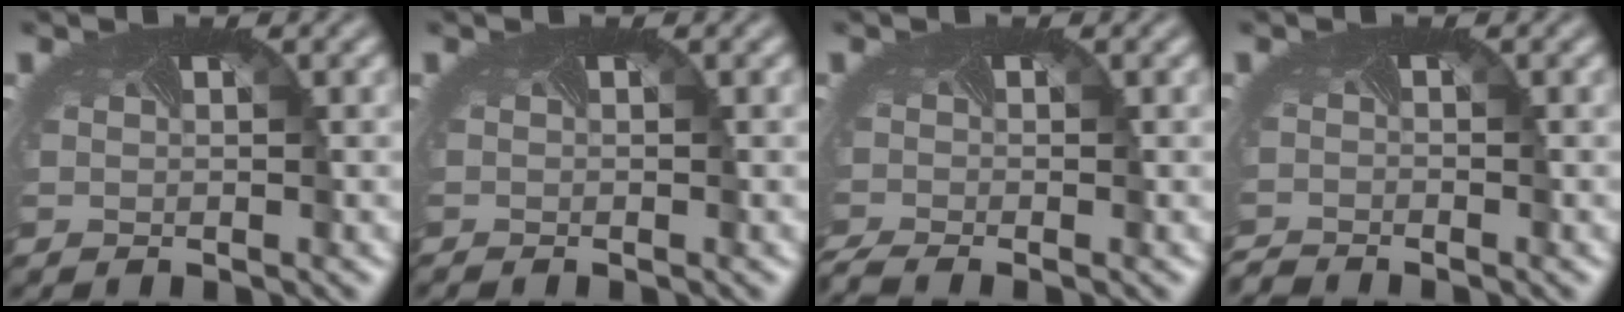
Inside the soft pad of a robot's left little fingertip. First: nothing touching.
{"total": 0.6, "force": [-0.5, -0.3, 0.0], "torque": [-0.002, -0.005, -0.007]}
{"total": 2.9, "force": [-2.4, 0.6, 1.5], "torque": [-0.041, -0.019, -0.048]}
{"total": 1.9, "force": [-1.9, -0.4, -0.4], "torque": [-0.003, -0.017, -0.040]}